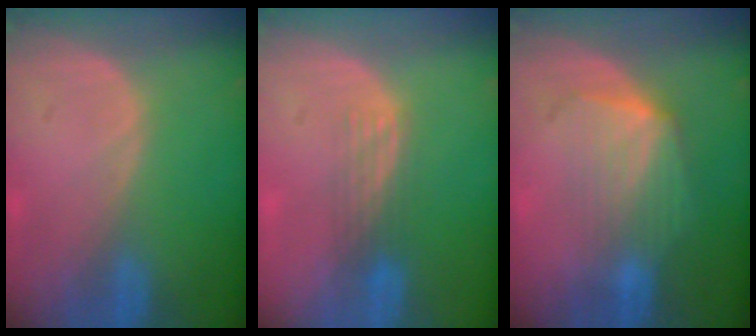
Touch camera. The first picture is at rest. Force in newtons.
{"total": 2.9, "press": 2.8, "slide": 1.0}
{"total": 7.1, "press": 6.5, "slide": 2.9}